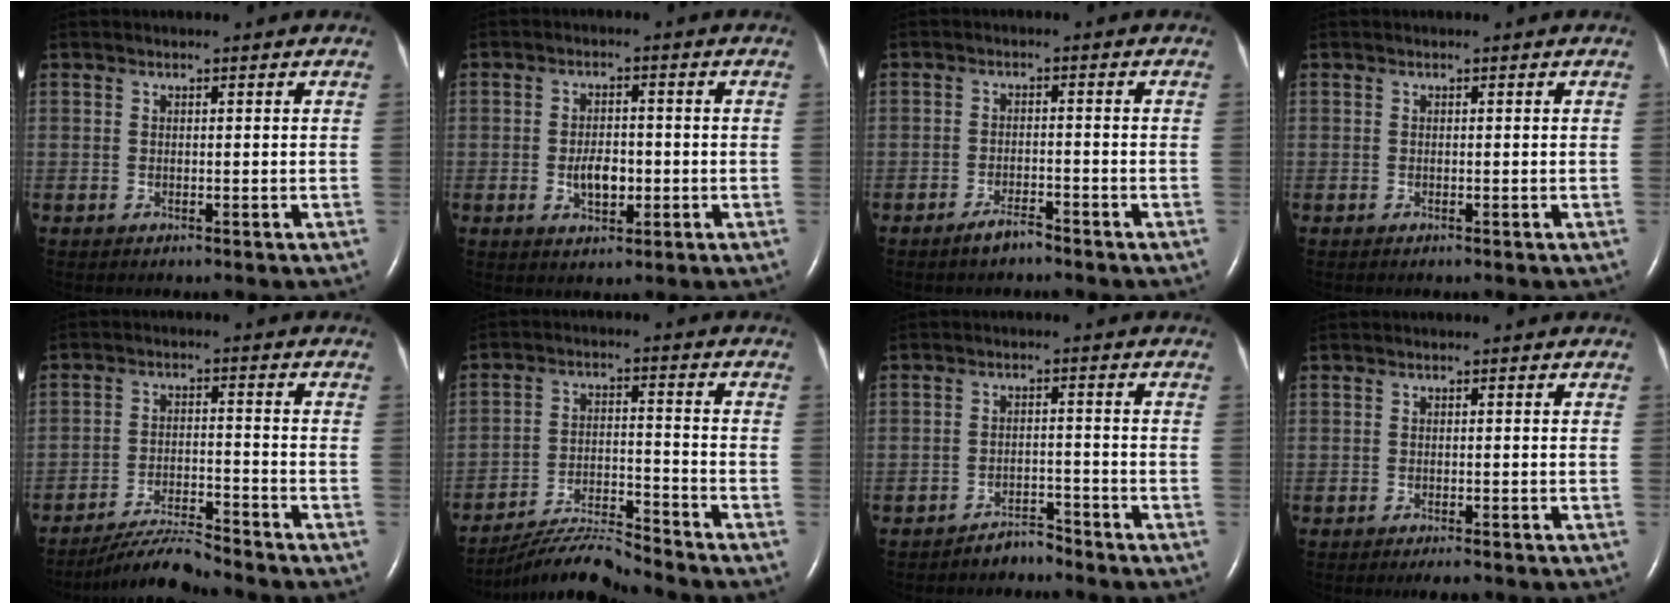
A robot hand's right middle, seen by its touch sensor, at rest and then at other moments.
{"total": 4.4, "force": [-1.0, 2.3, 3.7], "torque": [-0.067, 0.003, -0.013]}
{"total": 2.8, "force": [-2.4, 0.6, 1.3], "torque": [-0.029, -0.002, -0.043]}
{"total": 0.0}
{"total": 6.7, "force": [-6.5, -0.5, 1.7], "torque": [-0.032, -0.012, -0.118]}
{"total": 8.8, "force": [-8.6, -1.2, 1.1], "torque": [-0.023, 0.002, -0.156]}
{"total": 2.8, "force": [-2.7, 0.5, -0.1], "torque": [0.004, -0.006, -0.045]}
{"total": 2.0, "force": [-1.6, 0.3, 1.1], "torque": [-0.016, -0.004, -0.020]}